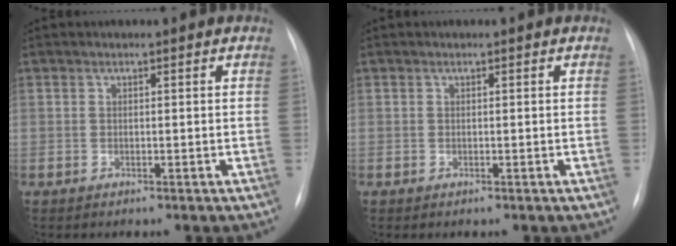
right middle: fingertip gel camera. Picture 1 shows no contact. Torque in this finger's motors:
{"motor_torque": [-0.05, 0.00, 0.04, 0.01]}